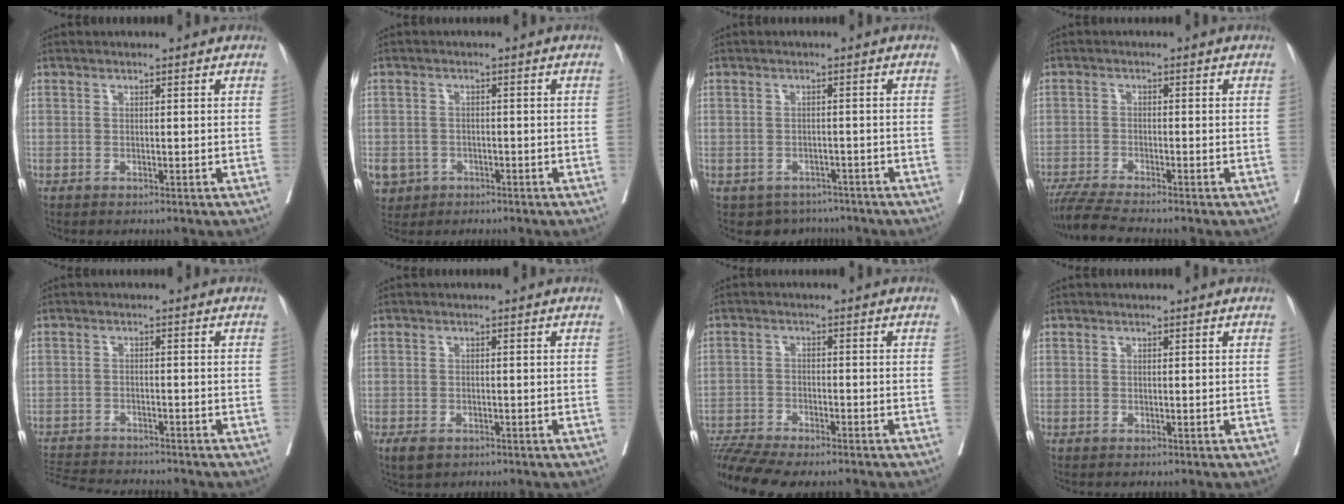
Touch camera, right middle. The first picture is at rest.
{"total": 7.7, "force": [-3.8, 6.3, 2.2], "torque": [-0.061, 0.000, -0.056]}
{"total": 5.2, "force": [-4.2, 3.1, 0.3], "torque": [0.001, 0.008, -0.054]}
{"total": 6.4, "force": [-5.6, -0.8, 2.9], "torque": [-0.050, -0.023, -0.101]}
{"total": 10.2, "force": [-9.6, 1.3, 3.0], "torque": [-0.059, -0.005, -0.147]}
{"total": 3.1, "force": [-2.1, 1.7, 1.7], "torque": [-0.031, -0.005, -0.029]}
{"total": 10.9, "force": [-9.8, 1.1, 4.6], "torque": [-0.083, 0.007, -0.157]}
{"total": 0.0}